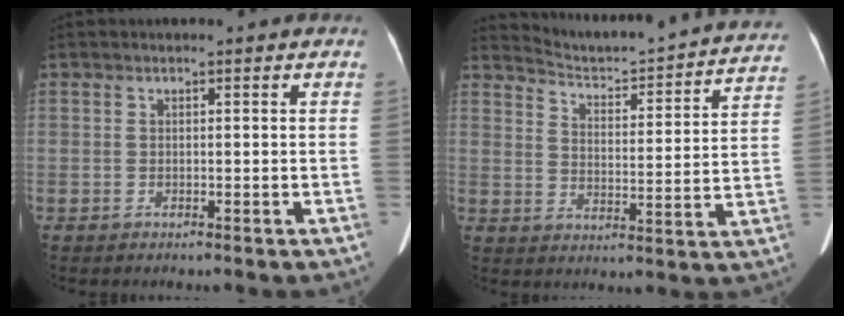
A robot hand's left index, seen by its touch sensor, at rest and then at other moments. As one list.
[{"total": 20.0, "force": [19.2, 1.3, 5.2], "torque": [-0.078, -0.051, 0.243]}]